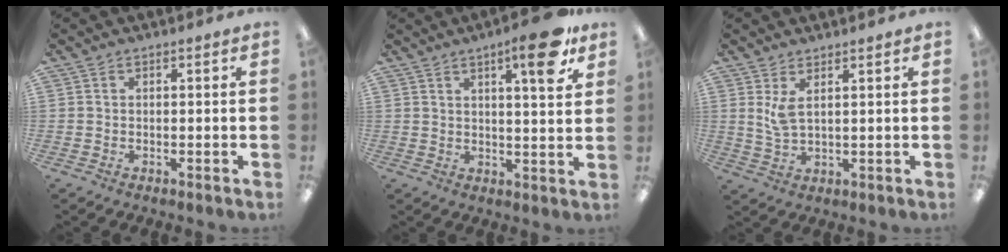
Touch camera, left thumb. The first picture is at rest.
{"total": 11.1, "force": [6.5, 2.6, 8.7], "torque": [-0.116, -0.029, 0.098]}
{"total": 5.0, "force": [2.6, 2.0, 3.8], "torque": [-0.089, -0.006, 0.045]}